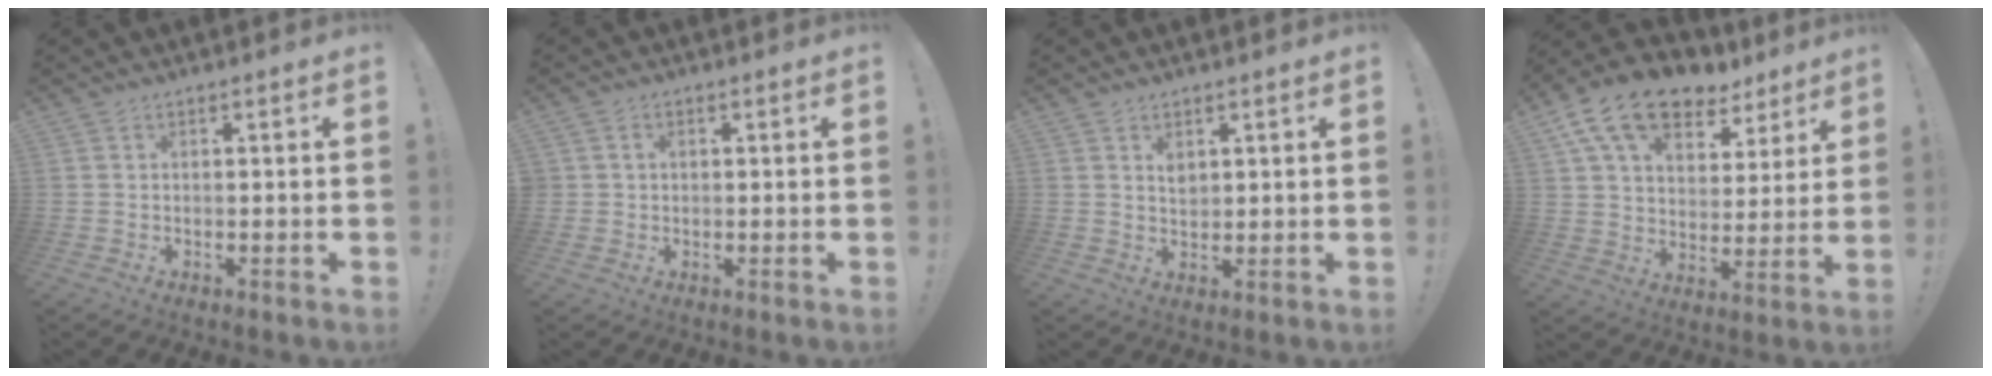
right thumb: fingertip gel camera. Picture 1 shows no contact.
{"total": 1.5, "force": [0.1, 1.4, 0.4], "torque": [-0.005, 0.002, 0.001]}
{"total": 2.7, "force": [1.6, 1.8, 1.1], "torque": [-0.009, -0.011, 0.027]}
{"total": 16.3, "force": [10.5, 9.4, 8.3], "torque": [-0.142, -0.061, 0.191]}